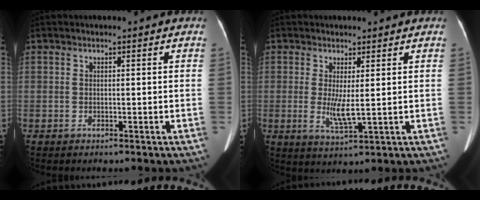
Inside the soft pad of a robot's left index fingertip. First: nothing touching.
{"total": 3.9, "force": [0.3, 0.5, 3.8], "torque": [-0.077, -0.013, 0.014]}